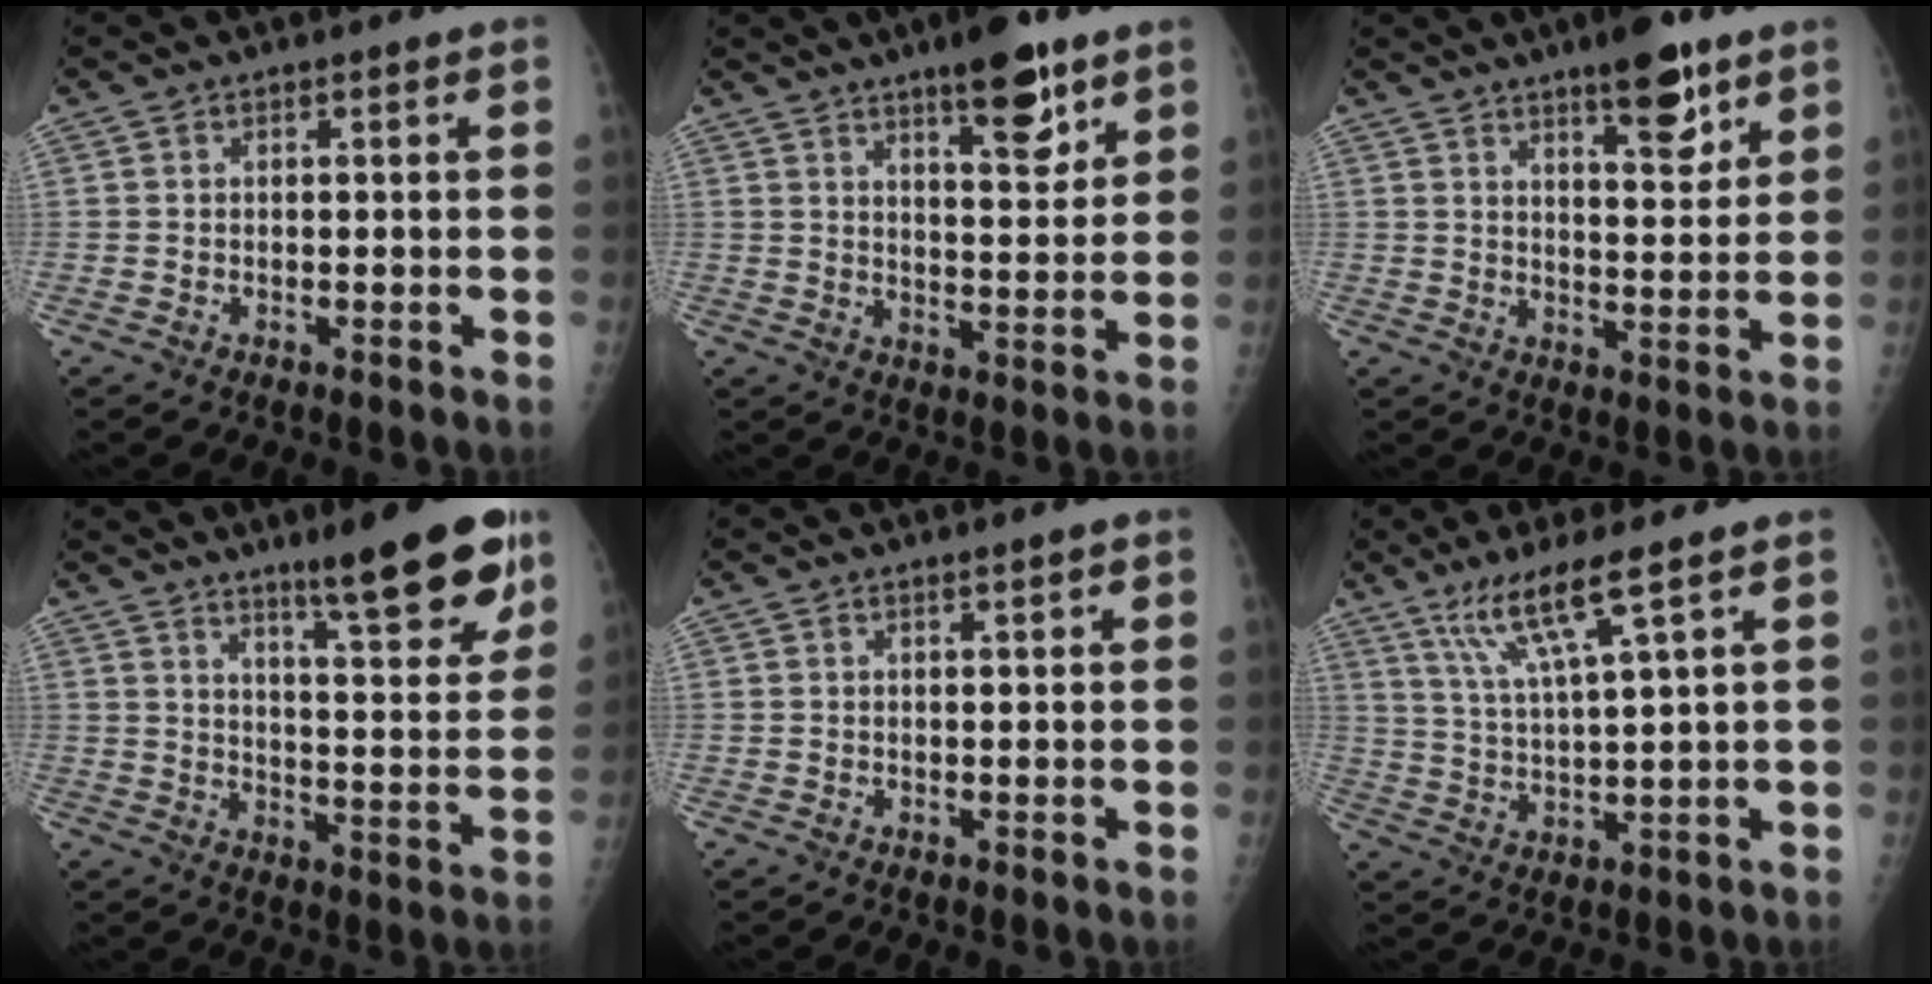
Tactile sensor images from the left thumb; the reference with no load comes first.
{"total": 10.7, "force": [6.9, 3.3, 7.5], "torque": [-0.087, -0.040, 0.102]}
{"total": 9.8, "force": [6.4, 3.1, 6.8], "torque": [-0.078, -0.037, 0.094]}
{"total": 16.6, "force": [10.9, 2.8, 12.2], "torque": [-0.135, -0.061, 0.161]}
{"total": 1.0, "force": [0.6, 0.1, 0.7], "torque": [-0.006, -0.001, 0.008]}
{"total": 8.5, "force": [5.3, -0.3, 6.6], "torque": [-0.136, -0.026, 0.114]}